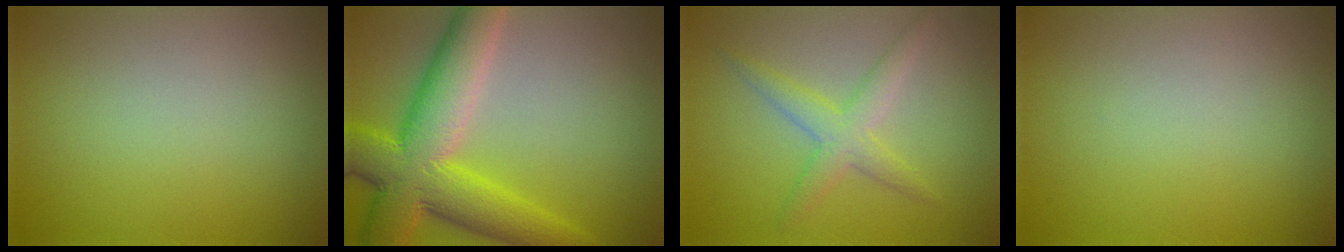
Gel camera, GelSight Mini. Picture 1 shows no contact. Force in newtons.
{"total": 9.7, "press": 9.7, "slide": 0.7}
{"total": 2.9, "press": 2.9, "slide": 0.0}
{"total": 0.0}